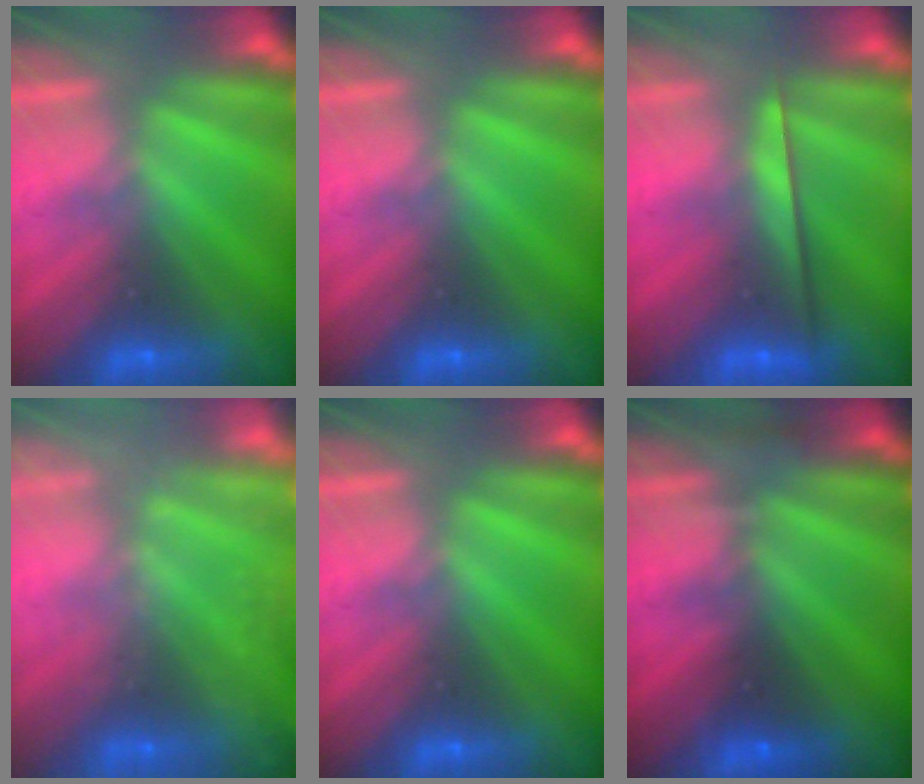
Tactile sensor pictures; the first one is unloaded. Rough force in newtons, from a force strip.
{"total": 0.0}
{"total": 2.2}
{"total": 7.6}
{"total": 0.0}
{"total": 3.3}